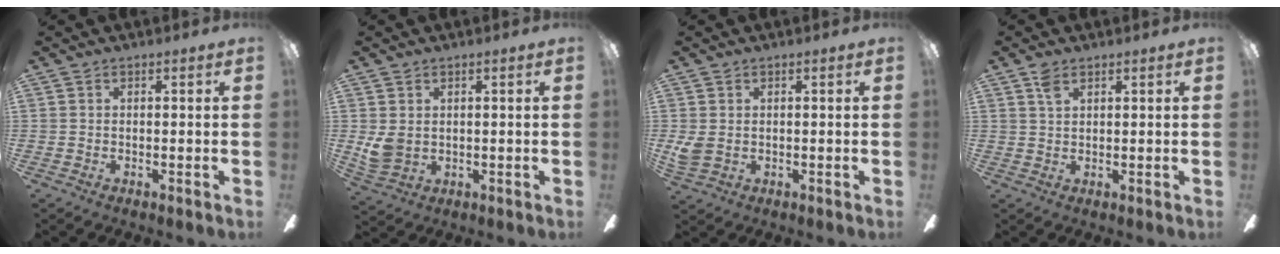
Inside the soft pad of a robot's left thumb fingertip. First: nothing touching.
{"total": 4.6, "force": [1.5, 3.5, 2.6], "torque": [-0.064, -0.003, 0.031]}
{"total": 2.8, "force": [0.8, 2.2, 1.6], "torque": [-0.039, 0.000, 0.015]}
{"total": 2.8, "force": [2.0, 1.3, 1.5], "torque": [-0.029, -0.002, 0.035]}